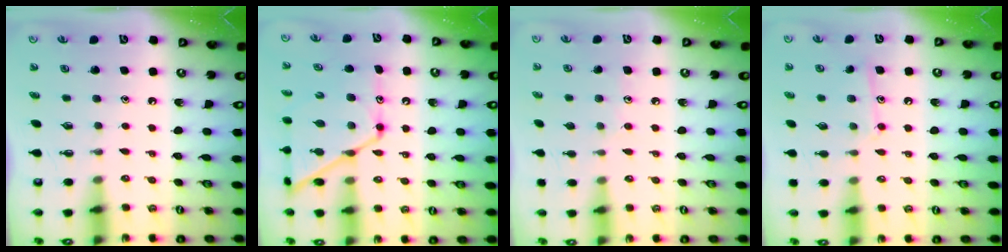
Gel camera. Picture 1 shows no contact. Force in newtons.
{"total": 14.7, "press": 14.7, "slide": 0.7}
{"total": 6.1, "press": 6.0, "slide": 0.5}
{"total": 9.6, "press": 9.6, "slide": 0.8}